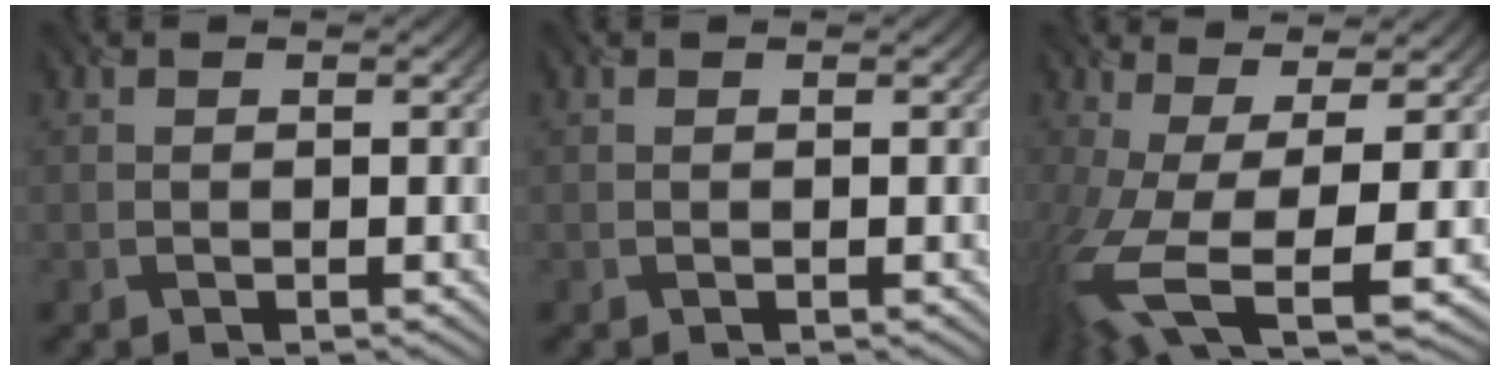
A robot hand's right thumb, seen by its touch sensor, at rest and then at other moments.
{"total": 0.0}
{"total": 12.0, "force": [-3.2, 3.8, 10.9], "torque": [-0.248, -0.022, -0.044]}